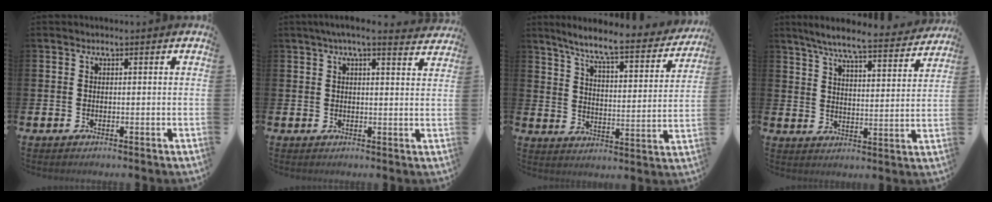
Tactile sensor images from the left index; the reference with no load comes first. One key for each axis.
{"total": 5.1, "fx": 4.5, "fy": 0.2, "fz": 2.3, "tx": -0.046, "ty": -0.018, "tz": 0.077}
{"total": 7.6, "fx": 6.8, "fy": 0.7, "fz": 3.5, "tx": -0.091, "ty": -0.050, "tz": 0.109}
{"total": 7.4, "fx": 6.8, "fy": 0.3, "fz": 2.9, "tx": -0.077, "ty": -0.043, "tz": 0.114}